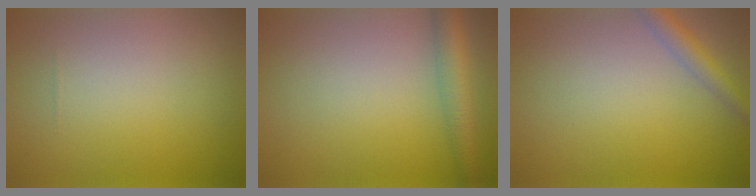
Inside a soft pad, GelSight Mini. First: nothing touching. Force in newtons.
{"total": 3.6, "press": 3.6, "slide": 0.1}
{"total": 2.3, "press": 2.3, "slide": 0.1}